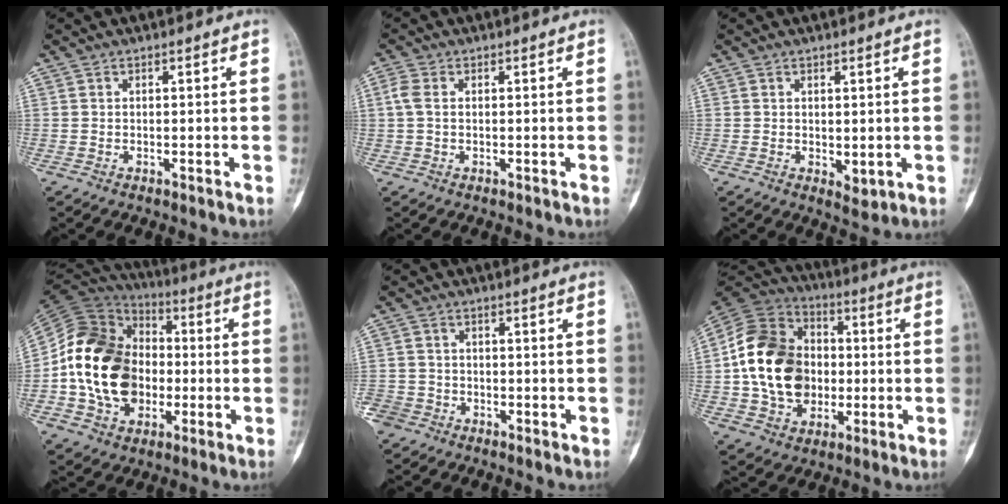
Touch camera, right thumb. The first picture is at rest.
{"total": 2.7, "force": [0.3, 1.7, 2.0], "torque": [-0.059, 0.004, 0.003]}
{"total": 2.6, "force": [-0.1, 1.5, 2.2], "torque": [-0.025, -0.009, 0.007]}
{"total": 21.6, "force": [-2.0, 16.2, 14.2], "torque": [-0.234, 0.026, -0.035]}
{"total": 5.2, "force": [-2.9, 4.2, 1.1], "torque": [-0.014, 0.016, -0.056]}
{"total": 20.7, "force": [-0.5, 15.9, 13.3], "torque": [-0.216, 0.021, -0.008]}